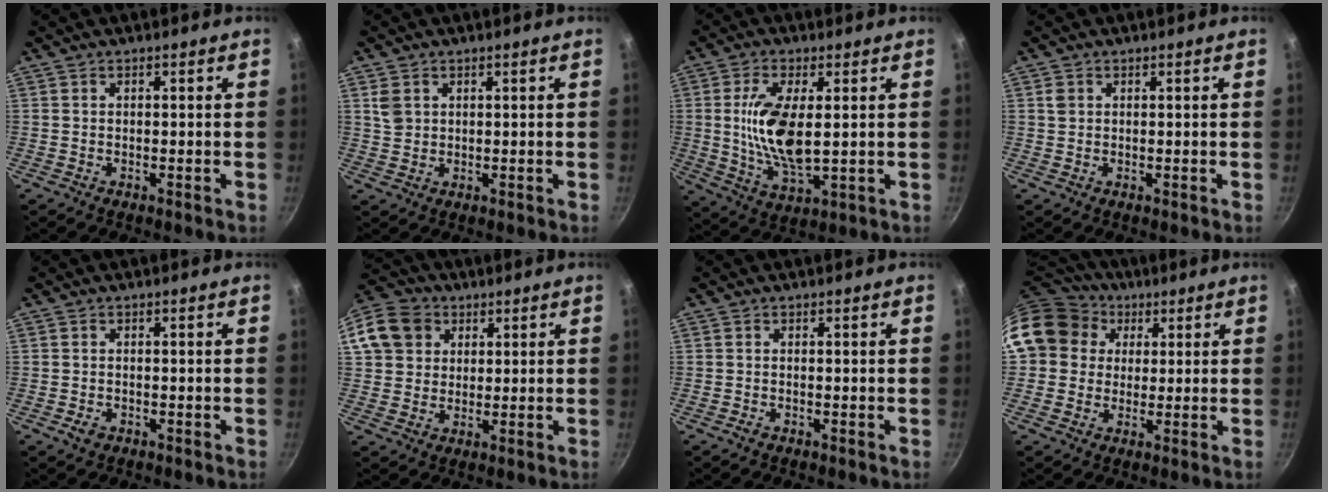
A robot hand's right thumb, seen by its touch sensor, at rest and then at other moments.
{"total": 3.3, "force": [1.2, 2.7, 1.6], "torque": [-0.023, -0.002, 0.028]}
{"total": 12.5, "force": [1.4, 5.5, 11.2], "torque": [-0.214, -0.011, 0.033]}
{"total": 1.4, "force": [0.4, 1.2, 0.5], "torque": [-0.010, 0.003, 0.008]}
{"total": 1.8, "force": [-0.9, 1.2, 0.9], "torque": [-0.017, 0.003, -0.016]}
{"total": 12.2, "force": [4.1, 10.3, 5.0], "torque": [-0.086, 0.017, 0.066]}
{"total": 0.6, "force": [-0.4, 0.2, 0.3], "torque": [-0.008, 0.001, -0.012]}
{"total": 15.8, "force": [4.2, 13.8, 6.5], "torque": [-0.113, 0.031, 0.065]}